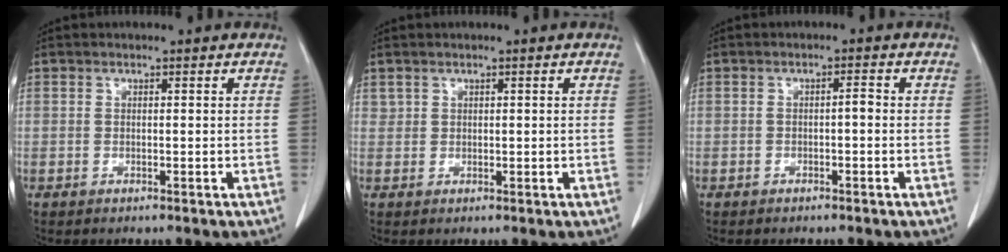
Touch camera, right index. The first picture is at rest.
{"total": 0.6, "force": [0.5, 0.2, 0.0], "torque": [0.007, 0.002, 0.011]}
{"total": 1.3, "force": [-0.3, 0.3, 1.2], "torque": [-0.020, 0.004, -0.005]}